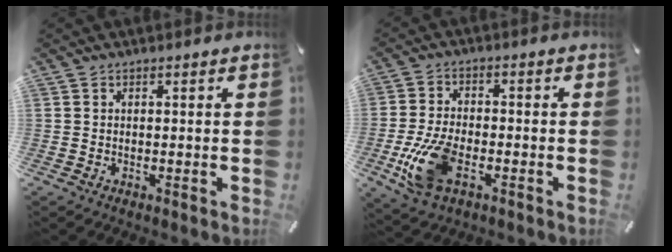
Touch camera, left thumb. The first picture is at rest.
{"total": 12.4, "force": [-4.1, 7.0, 9.4], "torque": [-0.206, 0.001, -0.072]}